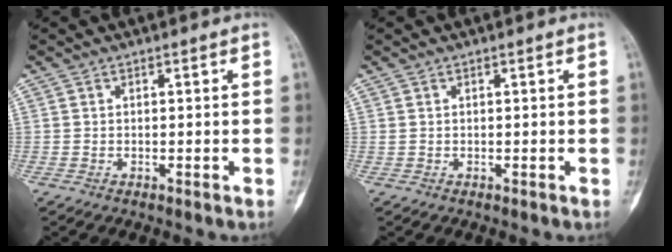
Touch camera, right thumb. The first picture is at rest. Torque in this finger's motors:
{"motor_torque": [0.00, 0.00, 0.03, -0.02, 0.03]}